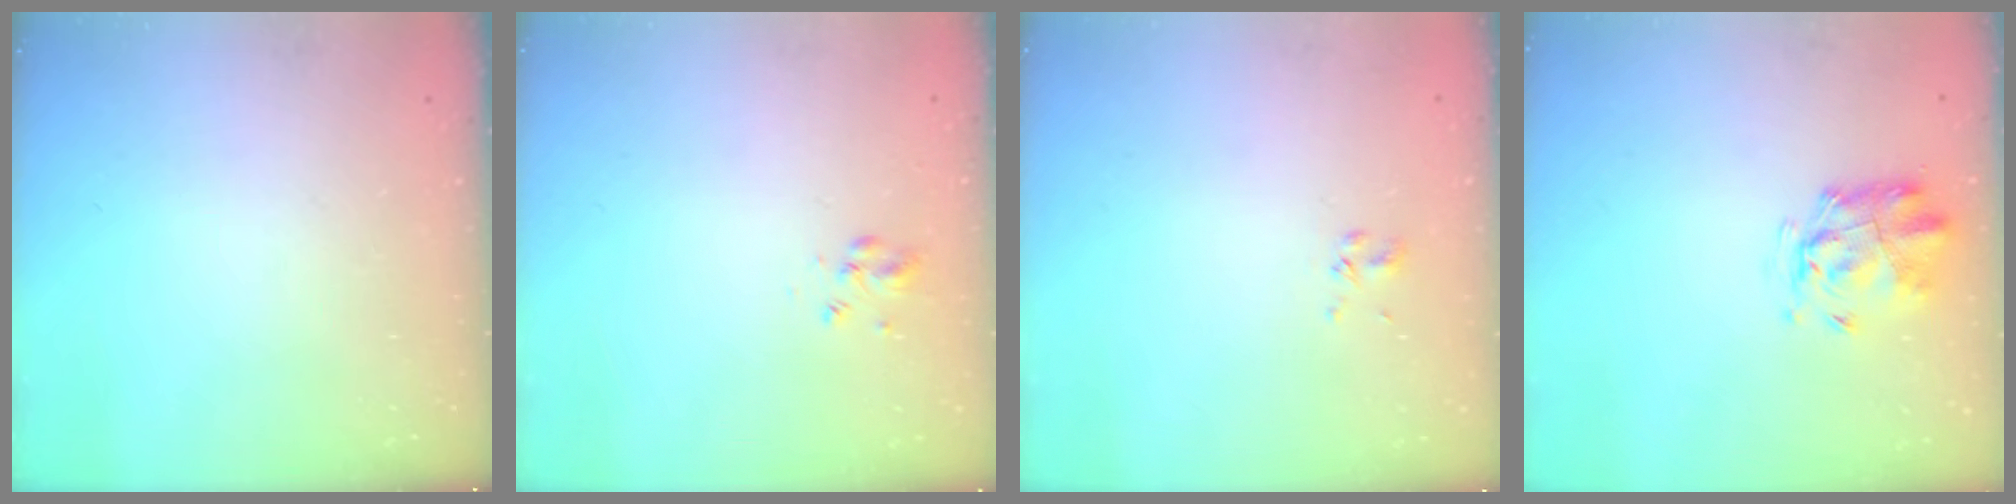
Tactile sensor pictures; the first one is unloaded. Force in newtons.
{"total": 3.0, "press": 2.9, "slide": 0.8}
{"total": 2.5, "press": 2.3, "slide": 0.9}
{"total": 2.6, "press": 2.4, "slide": 0.8}